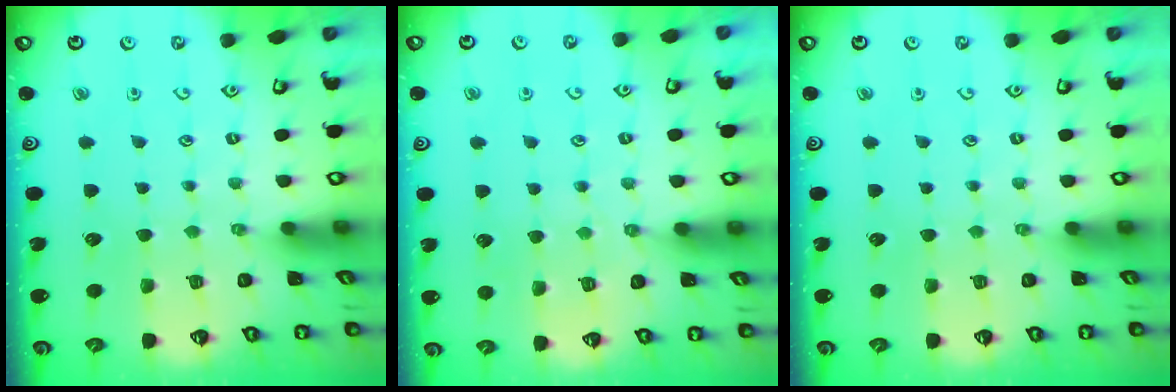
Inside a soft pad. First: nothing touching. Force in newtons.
{"total": 4.8, "press": 4.7, "slide": 0.7}
{"total": 0.0}